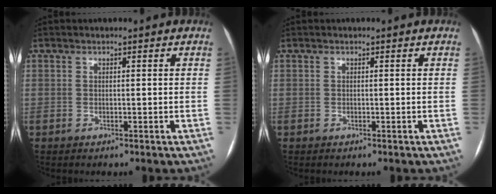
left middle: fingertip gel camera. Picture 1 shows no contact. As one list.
[{"total": 0.0}]